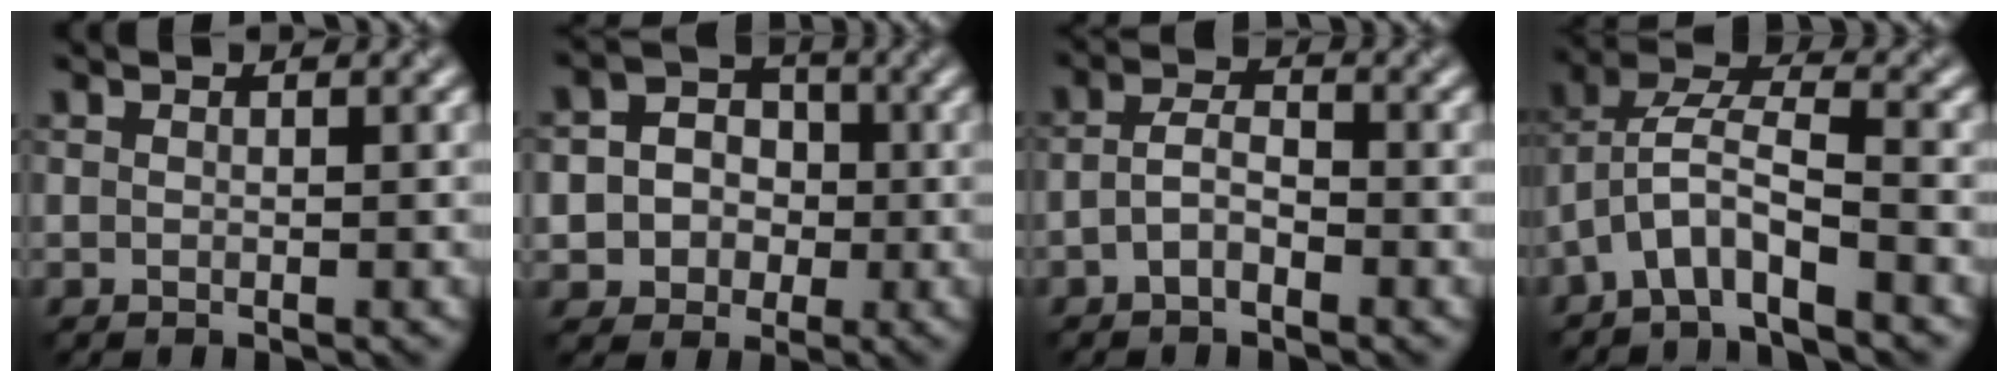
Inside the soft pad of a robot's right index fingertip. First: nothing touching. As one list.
[{"total": 5.8, "force": [-1.0, 5.4, 1.8], "torque": [-0.018, 0.017, -0.032]}, {"total": 2.3, "force": [-1.1, 1.0, 1.7], "torque": [-0.036, 0.007, -0.028]}, {"total": 4.7, "force": [-2.8, 1.3, 3.5], "torque": [-0.068, 0.012, -0.060]}]